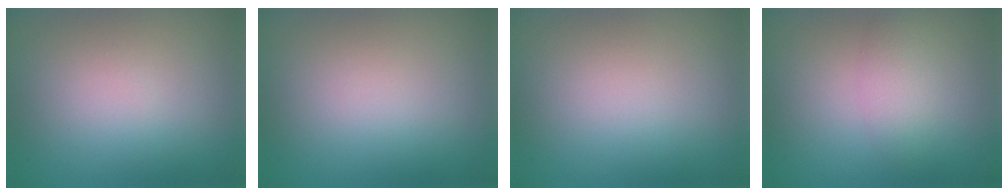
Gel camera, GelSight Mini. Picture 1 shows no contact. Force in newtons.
{"total": 0.0}
{"total": 0.0}
{"total": 2.1, "press": 2.1, "slide": 0.1}